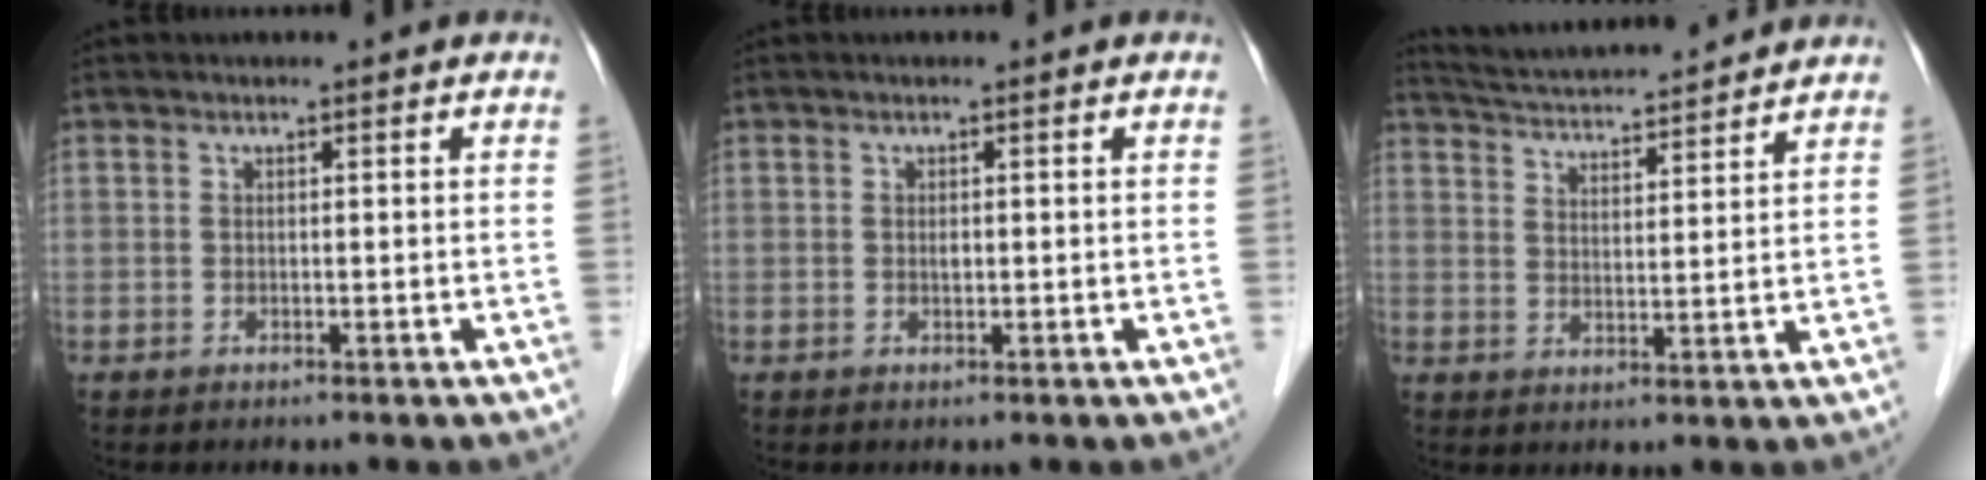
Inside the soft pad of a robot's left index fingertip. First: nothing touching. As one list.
[{"total": 0.6, "force": [0.1, 0.3, 0.5], "torque": [-0.011, 0.000, 0.001]}, {"total": 13.7, "force": [12.9, 0.9, 4.5], "torque": [-0.087, 0.022, 0.196]}]